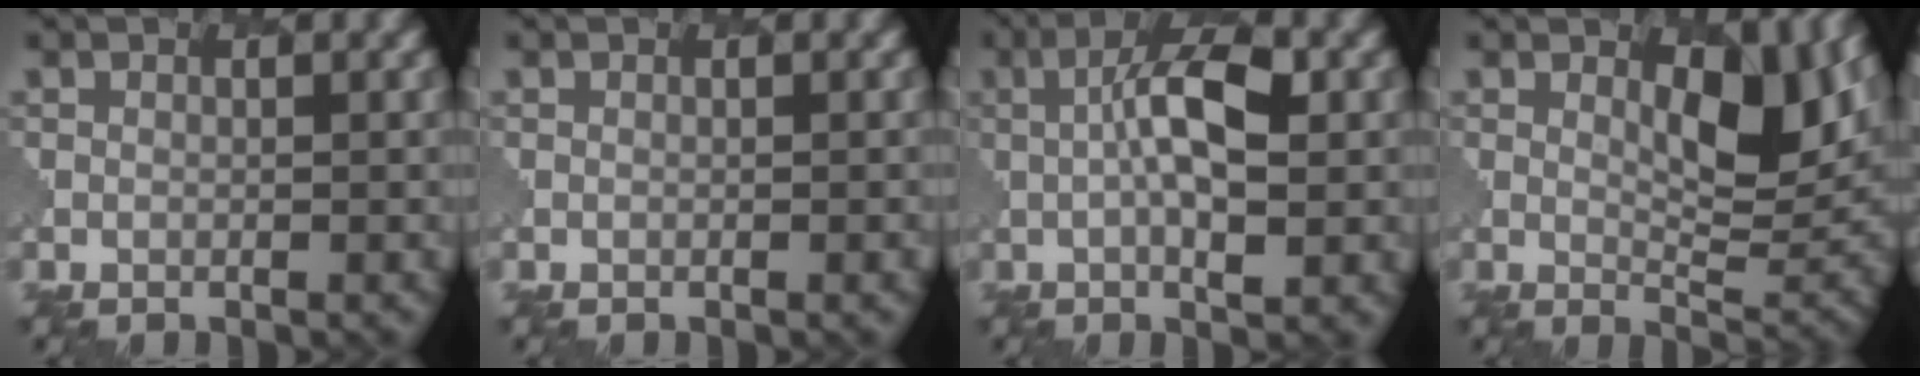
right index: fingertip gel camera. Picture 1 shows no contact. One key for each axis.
{"total": 0.6, "fx": -0.2, "fy": 0.2, "fz": 0.5, "tx": -0.001, "ty": 0.002, "tz": -0.001}
{"total": 6.3, "fx": 0.6, "fy": 1.7, "fz": 6.0, "tx": -0.105, "ty": 0.003, "tz": 0.011}
{"total": 6.4, "fx": 1.9, "fy": 2.6, "fz": 5.5, "tx": -0.076, "ty": -0.012, "tz": 0.040}